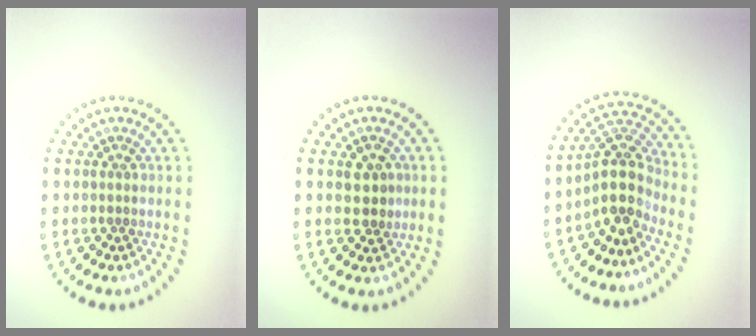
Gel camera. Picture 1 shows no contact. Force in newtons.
{"total": 2.4, "press": 2.3, "slide": 0.6}
{"total": 4.3, "press": 3.4, "slide": 2.6}